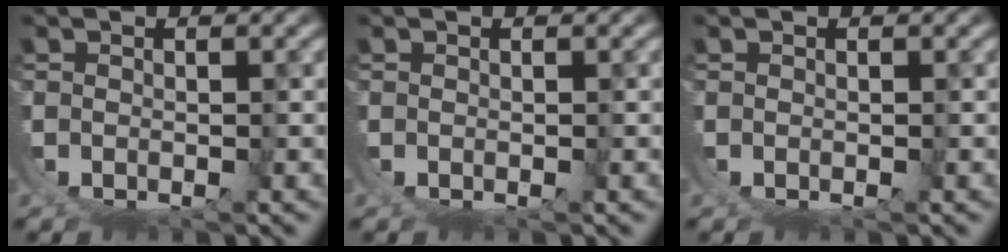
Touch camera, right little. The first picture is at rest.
{"total": 0.0}
{"total": 0.0}